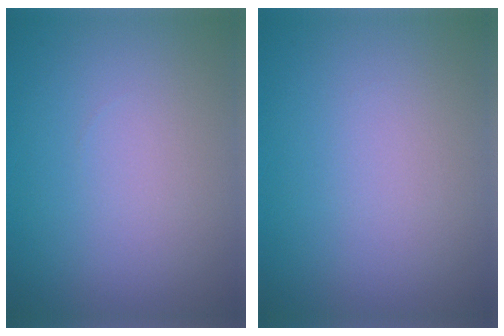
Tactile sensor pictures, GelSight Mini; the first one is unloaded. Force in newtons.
{"total": 0.0}